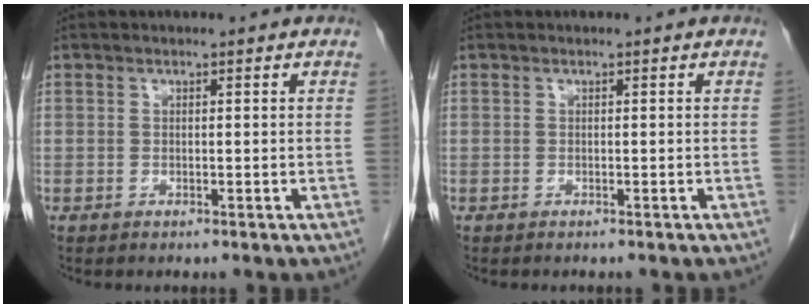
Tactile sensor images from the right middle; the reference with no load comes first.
{"total": 0.7, "force": [-0.6, 0.1, 0.3], "torque": [-0.002, -0.001, -0.008]}